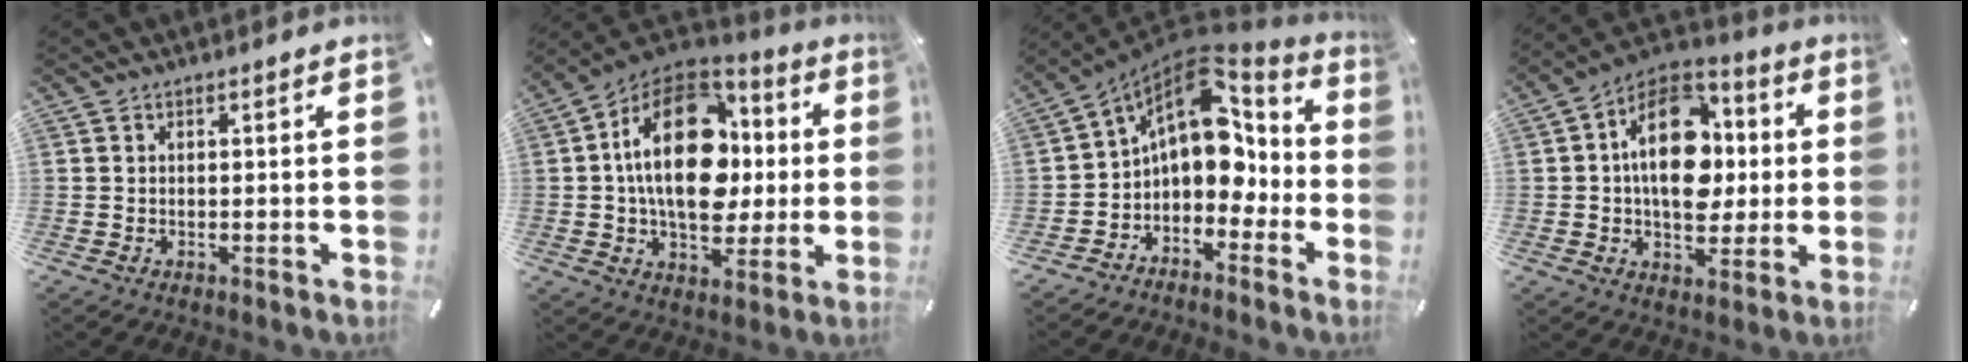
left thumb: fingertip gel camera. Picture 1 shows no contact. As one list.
[{"total": 24.8, "force": [2.4, 16.0, 18.8], "torque": [-0.325, 0.008, 0.041]}, {"total": 12.9, "force": [3.5, 9.1, 8.4], "torque": [-0.125, -0.041, 0.058]}, {"total": 19.5, "force": [1.4, 13.3, 14.1], "torque": [-0.224, 0.001, 0.025]}]